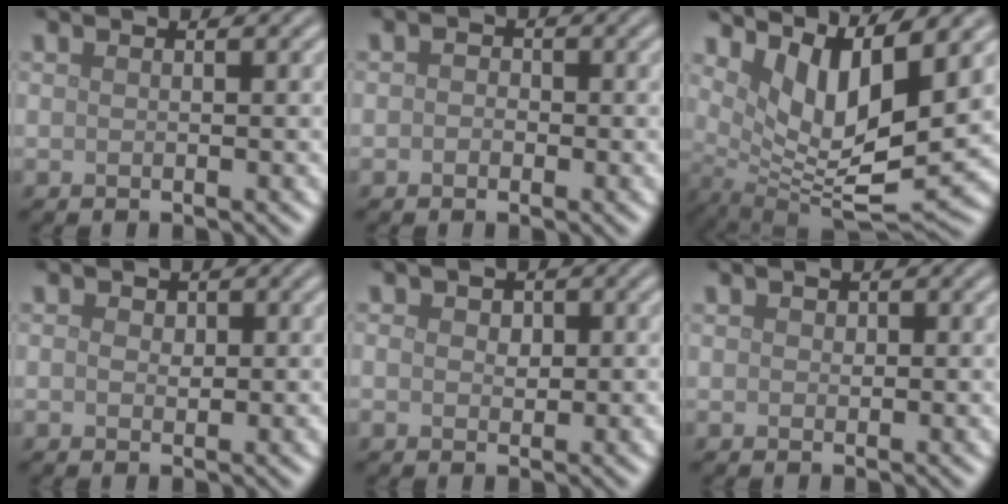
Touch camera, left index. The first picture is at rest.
{"total": 1.2, "force": [-0.1, 1.0, 0.6], "torque": [-0.006, -0.002, -0.014]}
{"total": 8.4, "force": [3.6, 2.4, 7.2], "torque": [-0.138, -0.011, 0.075]}
{"total": 1.5, "force": [0.3, 1.1, 0.9], "torque": [-0.007, 0.005, -0.006]}
{"total": 2.3, "force": [0.3, 1.8, 1.4], "torque": [-0.018, 0.010, -0.004]}
{"total": 0.7, "force": [0.1, 0.6, 0.3], "torque": [-0.003, -0.003, 0.000]}